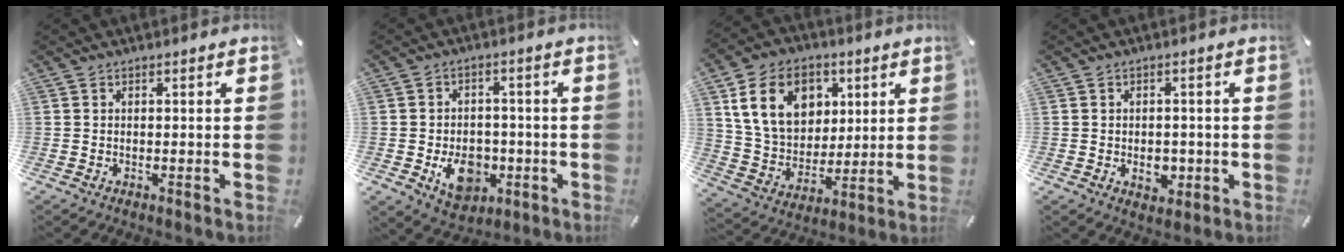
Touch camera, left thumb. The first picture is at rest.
{"total": 10.4, "force": [-2.8, 7.9, 6.2], "torque": [-0.085, 0.011, -0.045]}
{"total": 16.2, "force": [5.6, 12.6, 8.6], "torque": [-0.176, -0.002, 0.105]}
{"total": 4.4, "force": [-0.9, 3.4, 2.7], "torque": [-0.021, -0.005, -0.017]}